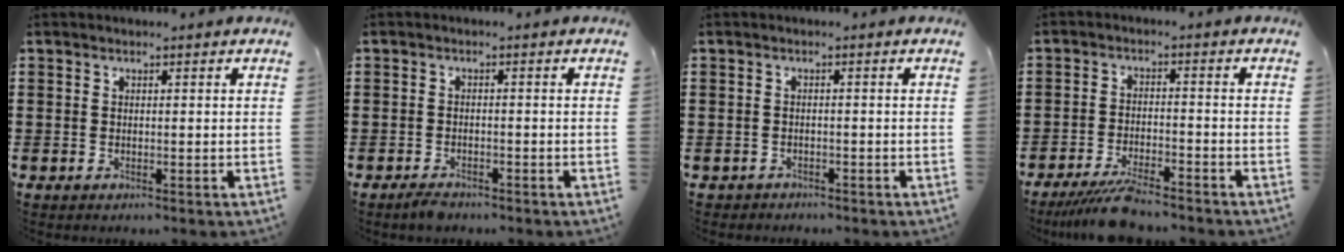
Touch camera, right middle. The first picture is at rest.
{"total": 1.4, "force": [-1.2, 0.4, 0.4], "torque": [-0.011, -0.001, -0.024]}
{"total": 1.0, "force": [-1.0, 0.4, -0.1], "torque": [-0.002, 0.003, -0.023]}
{"total": 6.0, "force": [-5.3, 0.7, 2.7], "torque": [-0.060, -0.006, -0.101]}